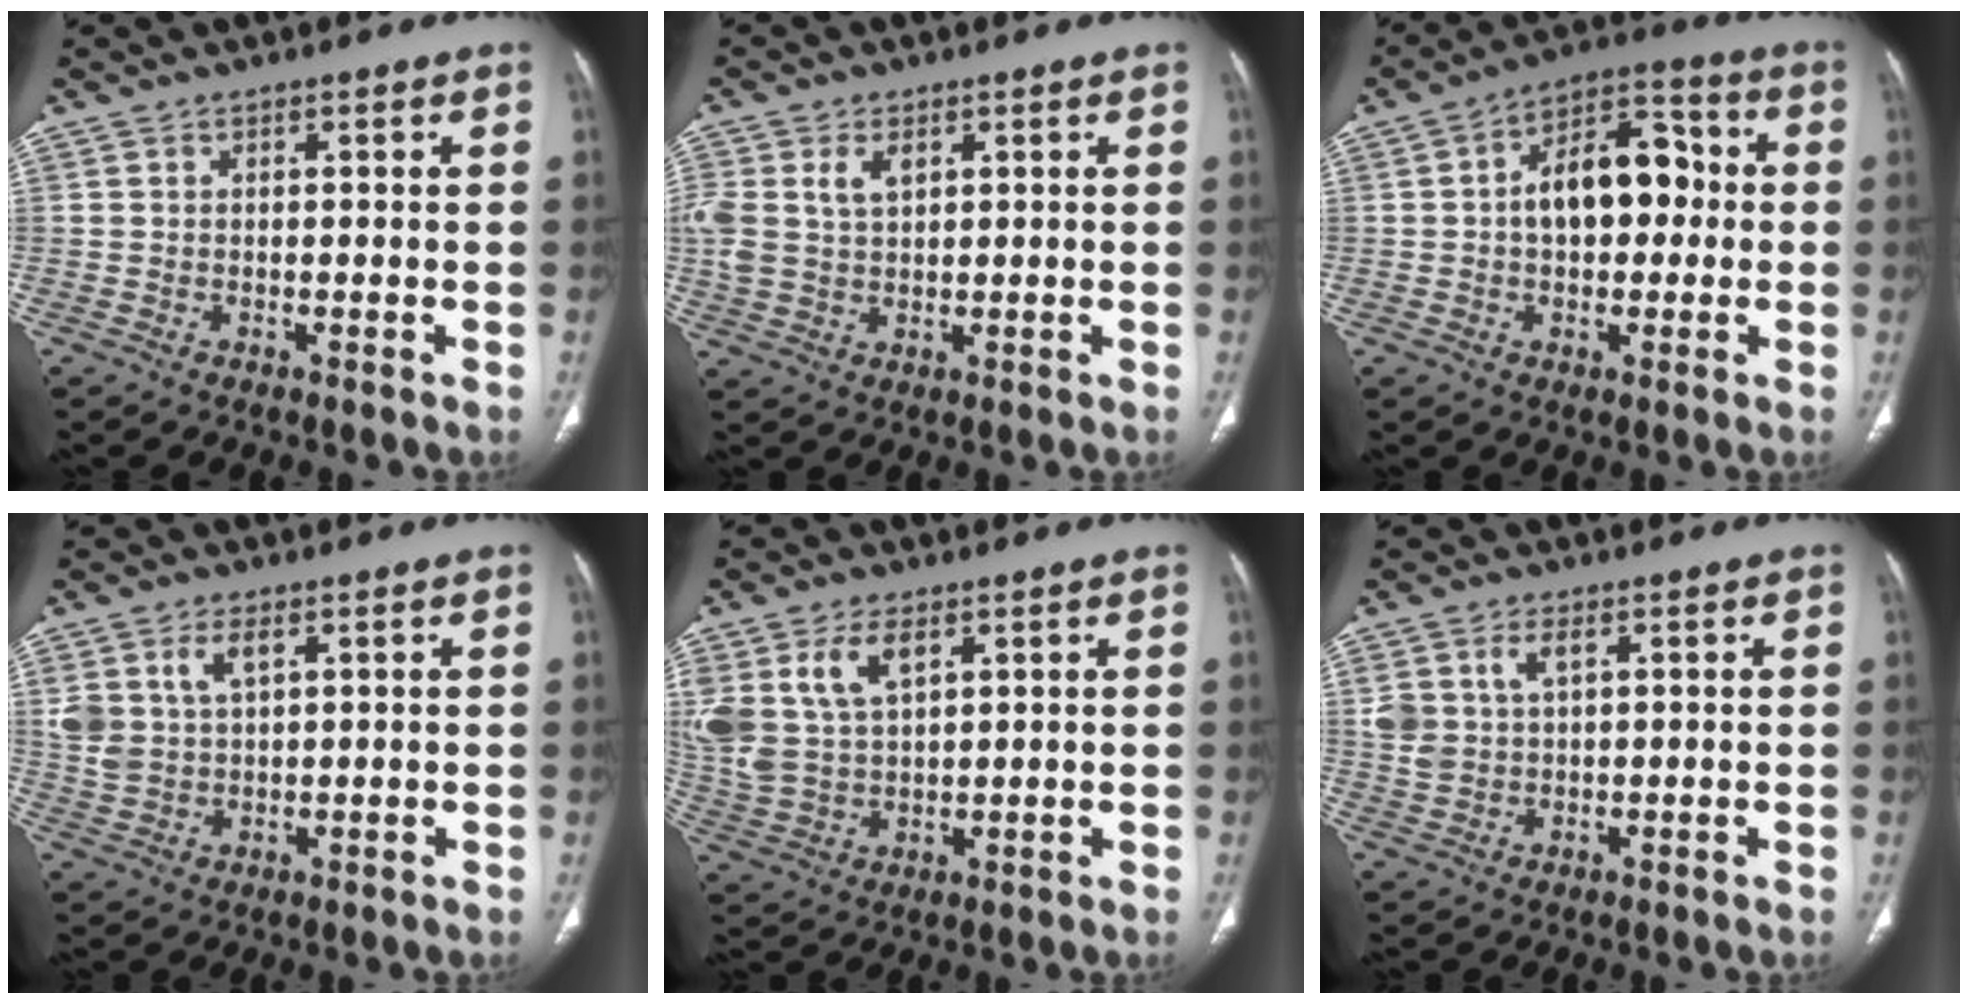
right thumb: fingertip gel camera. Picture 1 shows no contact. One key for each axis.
{"total": 8.0, "fx": 2.6, "fy": 5.1, "fz": 5.5, "tx": -0.124, "ty": 0.003, "tz": 0.059}
{"total": 12.9, "fx": 0.4, "fy": 8.1, "fz": 10.0, "tx": -0.124, "ty": 0.033, "tz": -0.002}
{"total": 6.6, "fx": 2.7, "fy": 3.7, "fz": 4.7, "tx": -0.092, "ty": -0.007, "tz": 0.063}
{"total": 11.6, "fx": 4.9, "fy": 6.8, "fz": 8.1, "tx": -0.173, "ty": -0.010, "tz": 0.110}
{"total": 5.5, "fx": 2.1, "fy": 3.2, "fz": 3.9, "tx": -0.080, "ty": -0.003, "tz": 0.048}